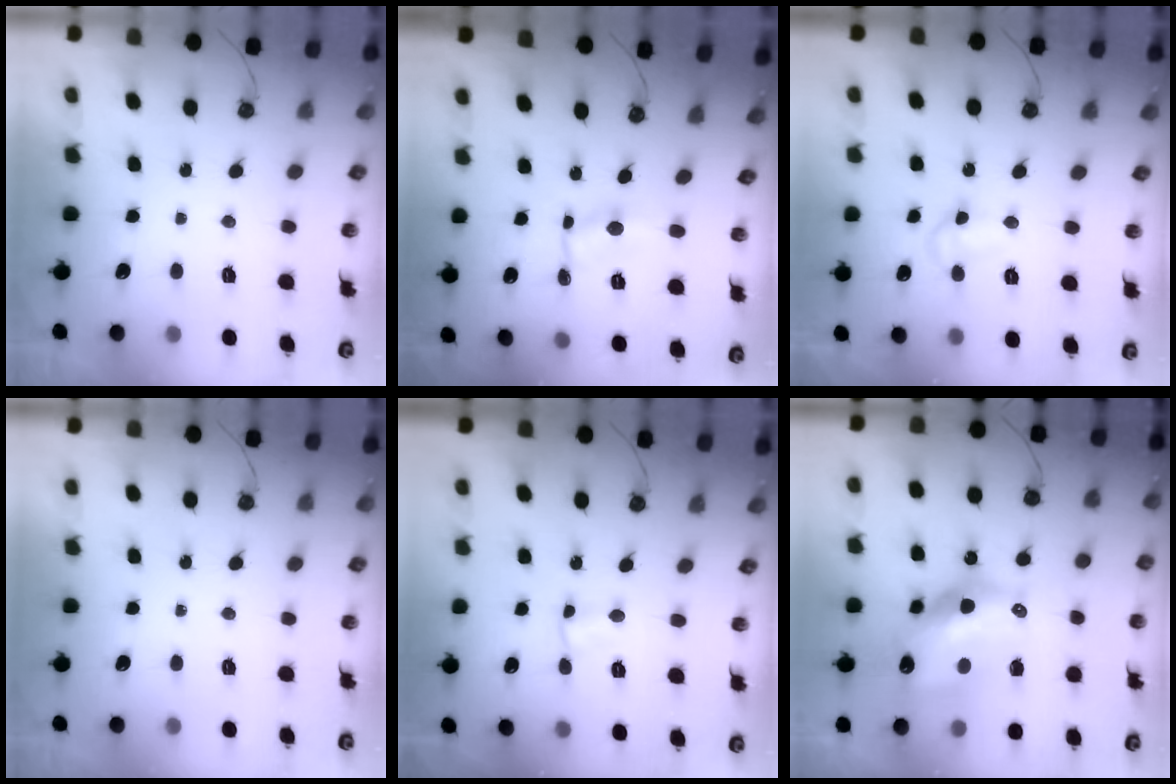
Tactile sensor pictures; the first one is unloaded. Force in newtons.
{"total": 1.1, "press": 1.1, "slide": 0.2}
{"total": 7.6, "press": 7.6, "slide": 0.9}
{"total": 0.0}
{"total": 1.6, "press": 1.5, "slide": 0.5}
{"total": 19.6, "press": 19.6, "slide": 1.5}